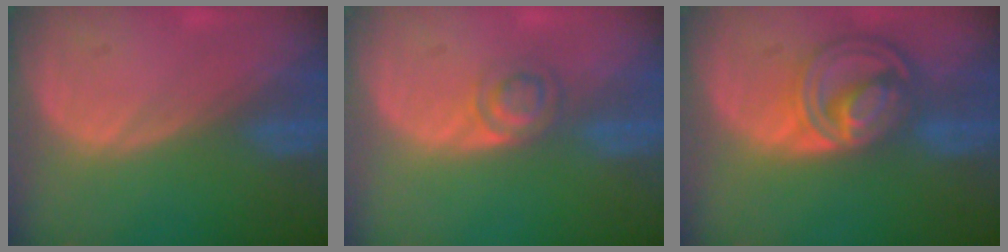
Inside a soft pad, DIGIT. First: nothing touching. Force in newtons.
{"total": 3.3, "press": 3.3, "slide": 0.4}
{"total": 8.6, "press": 7.3, "slide": 4.6}